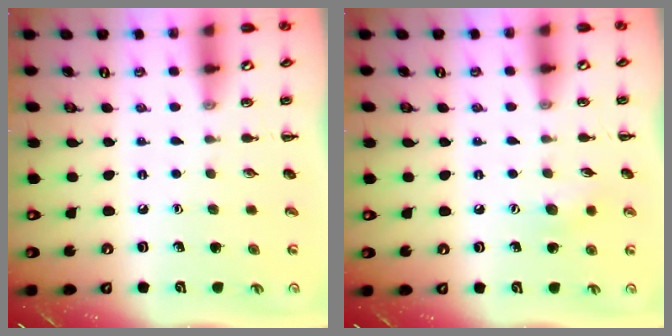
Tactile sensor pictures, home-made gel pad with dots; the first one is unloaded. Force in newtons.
{"total": 5.6, "press": 5.5, "slide": 1.3}